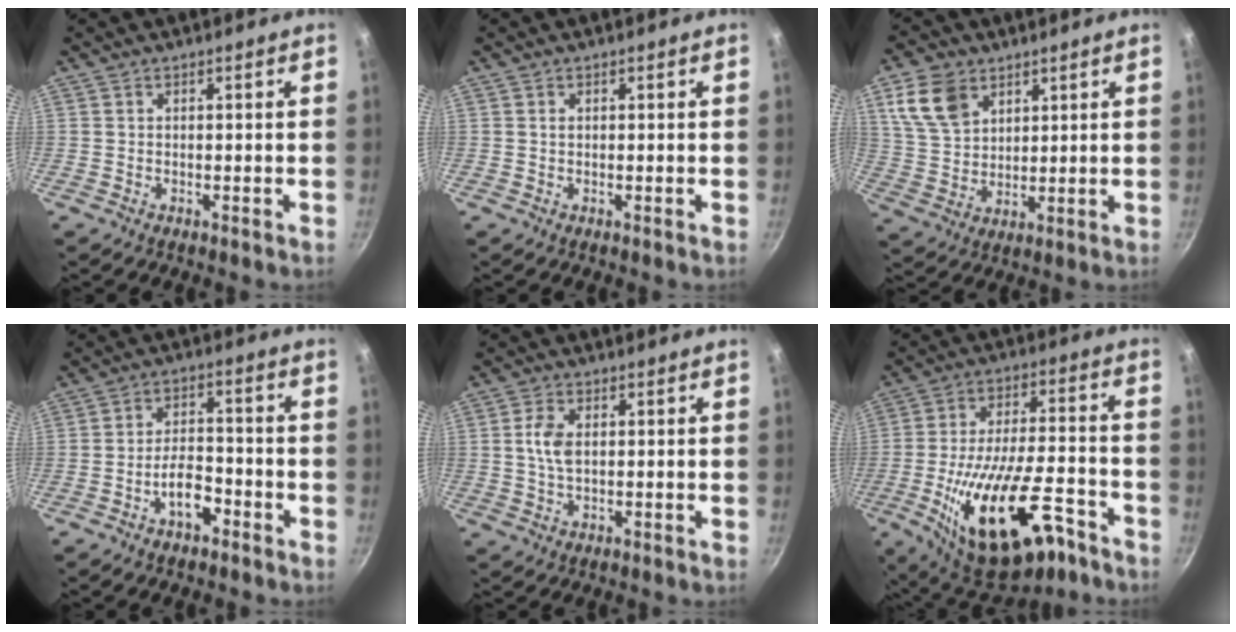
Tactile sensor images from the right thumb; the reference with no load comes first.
{"total": 0.5, "force": [0.1, 0.4, 0.3], "torque": [-0.007, 0.001, 0.003]}
{"total": 10.8, "force": [5.4, 7.3, 5.8], "torque": [-0.098, -0.013, 0.112]}
{"total": 6.5, "force": [-3.5, 3.2, 4.4], "torque": [-0.058, 0.033, -0.061]}
{"total": 4.9, "force": [0.7, 2.9, 3.9], "torque": [-0.075, 0.003, 0.013]}
{"total": 24.2, "force": [-11.5, 10.5, 18.5], "torque": [-0.296, 0.046, -0.172]}